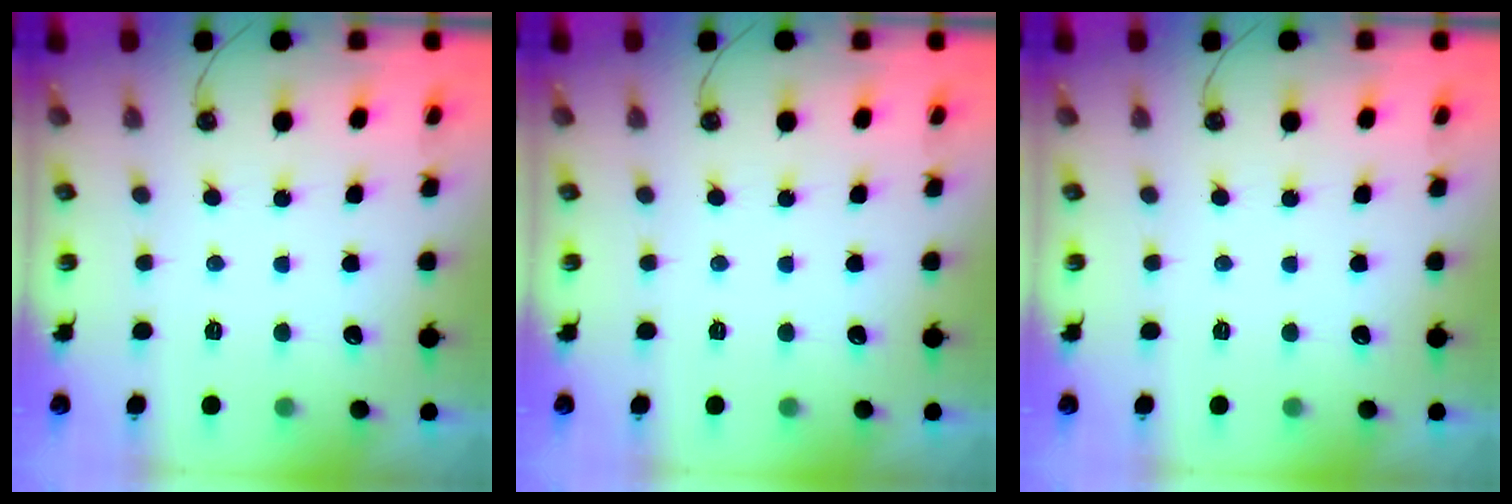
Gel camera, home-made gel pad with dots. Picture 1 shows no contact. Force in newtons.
{"total": 0.0}
{"total": 0.0}